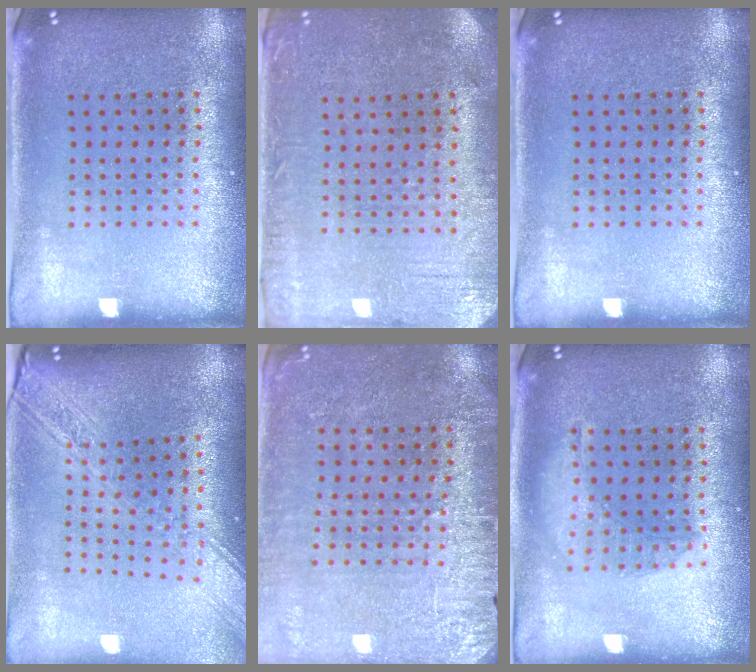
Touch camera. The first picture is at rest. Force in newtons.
{"total": 0.6, "press": 0.3, "slide": 0.5}
{"total": 0.0}
{"total": 2.7, "press": 2.1, "slide": 1.6}
{"total": 3.0, "press": 2.9, "slide": 0.6}
{"total": 1.3, "press": 1.3, "slide": 0.4}